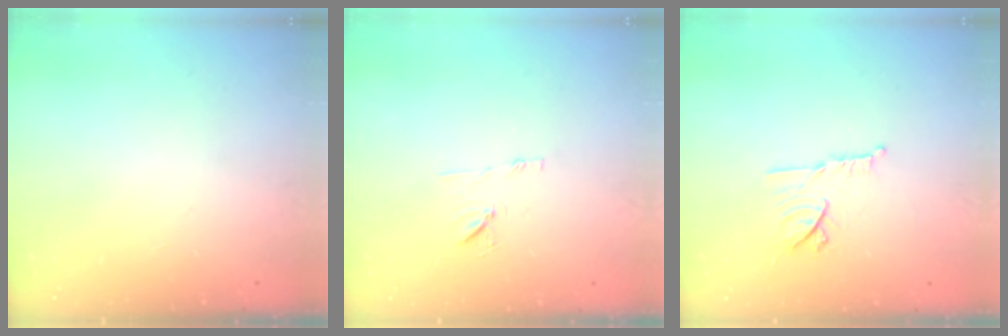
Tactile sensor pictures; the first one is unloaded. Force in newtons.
{"total": 7.5, "press": 7.4, "slide": 0.6}
{"total": 9.7, "press": 9.7, "slide": 0.6}